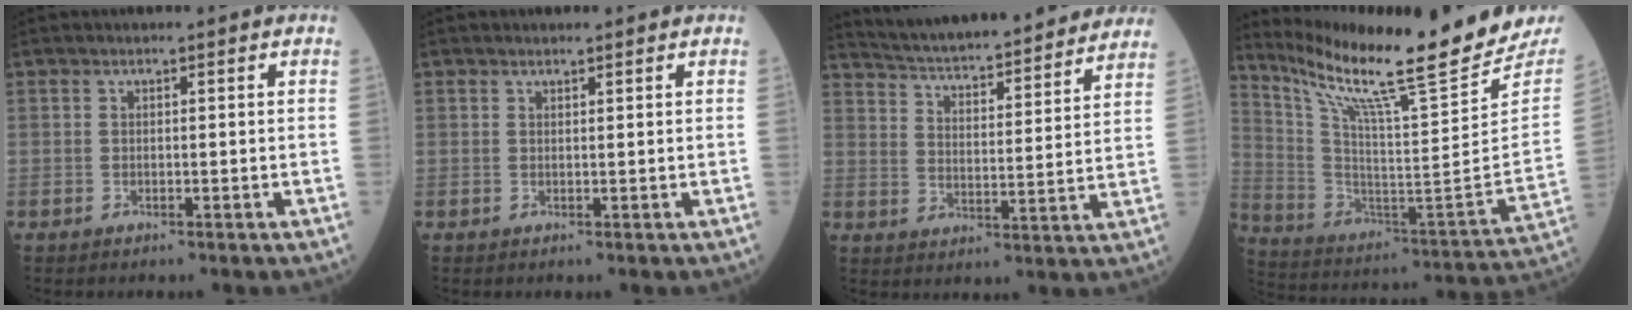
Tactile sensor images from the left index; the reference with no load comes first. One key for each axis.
{"total": 0.8, "fx": 0.7, "fy": 0.1, "fz": 0.2, "tx": -0.012, "ty": 0.001, "tz": 0.012}
{"total": 24.8, "fx": 22.9, "fy": 2.9, "fz": 9.2, "tx": -0.143, "ty": -0.016, "tz": 0.307}
{"total": 26.4, "fx": 22.3, "fy": 1.0, "fz": 14.1, "tx": -0.250, "ty": -0.078, "tz": 0.336}